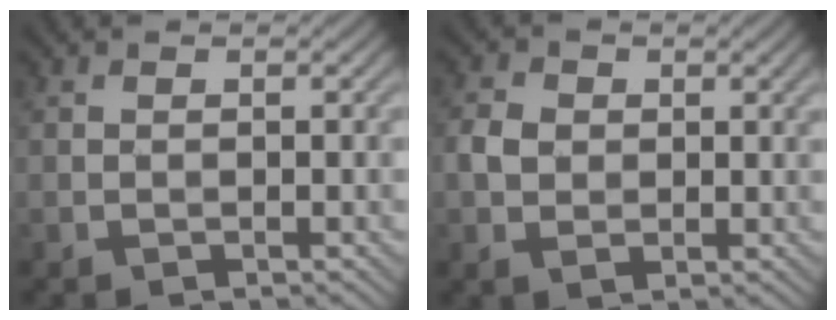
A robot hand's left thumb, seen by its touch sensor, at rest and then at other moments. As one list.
[{"total": 3.4, "force": [0.5, 2.6, 2.0], "torque": [-0.049, 0.000, 0.004]}]